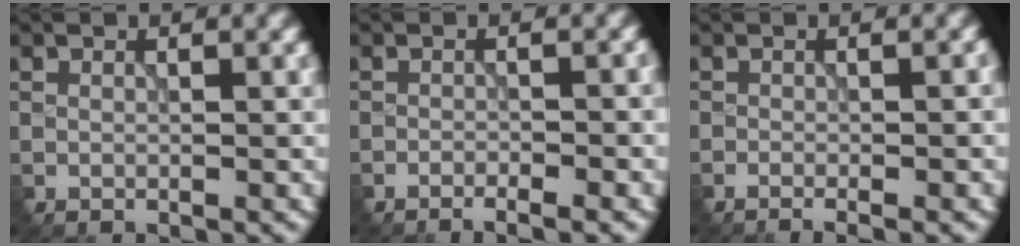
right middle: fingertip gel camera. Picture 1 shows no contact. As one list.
[{"total": 2.2, "force": [-1.7, 0.2, 1.5], "torque": [-0.014, 0.008, -0.023]}, {"total": 2.7, "force": [-0.7, 1.1, 2.3], "torque": [-0.001, 0.008, -0.016]}]